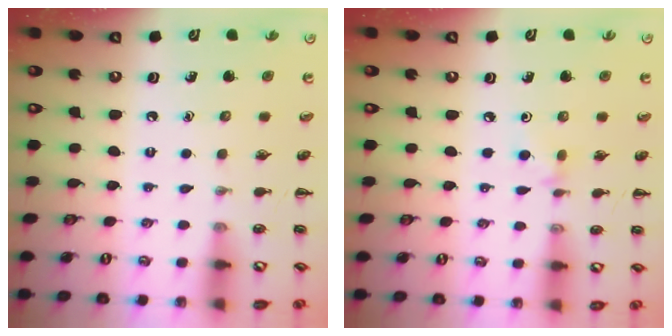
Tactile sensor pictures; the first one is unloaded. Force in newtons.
{"total": 2.8, "press": 2.6, "slide": 1.0}